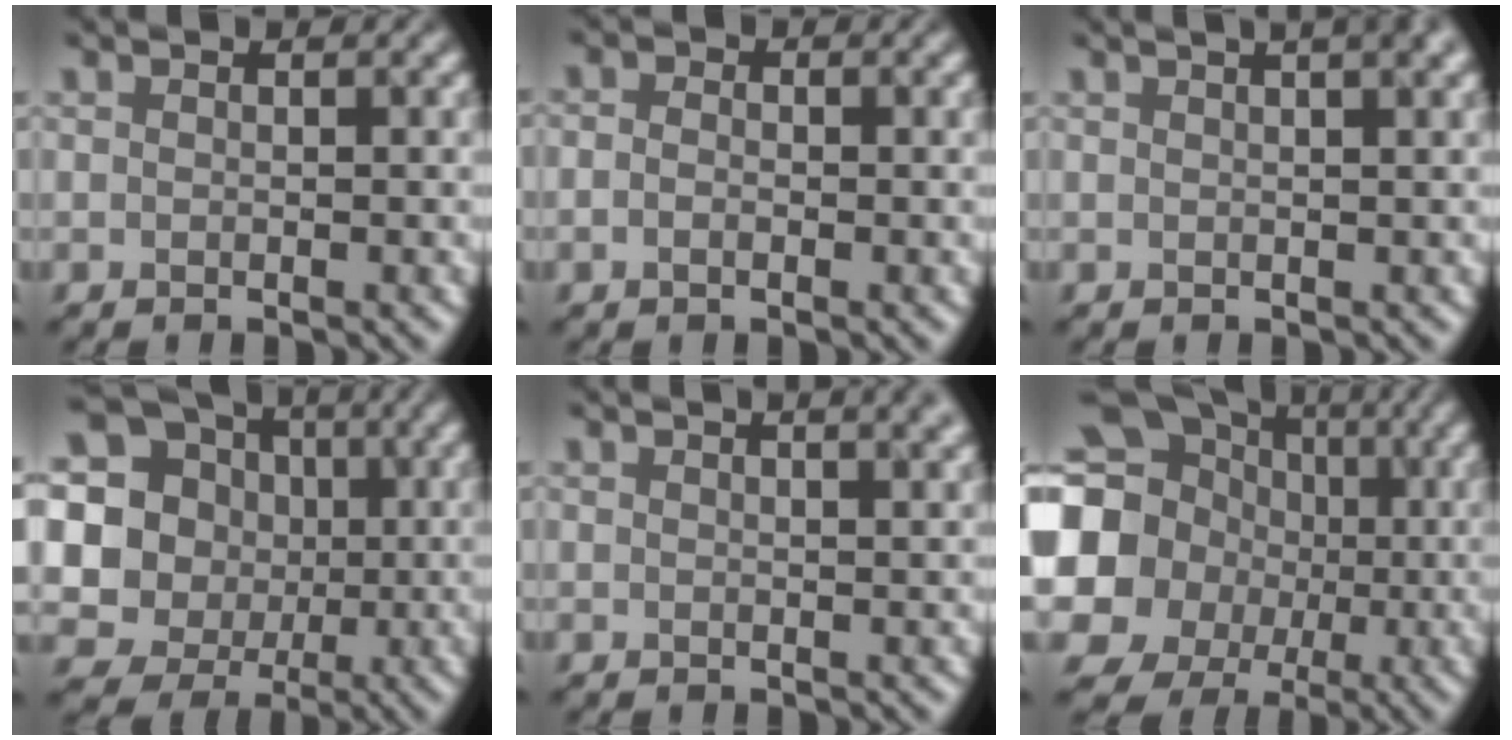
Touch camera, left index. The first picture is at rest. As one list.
[{"total": 1.9, "force": [0.0, 1.3, 1.3], "torque": [-0.011, 0.000, -0.018]}, {"total": 6.5, "force": [3.6, 2.9, 4.6], "torque": [-0.020, 0.048, 0.011]}, {"total": 20.0, "force": [3.6, 18.7, 6.0], "torque": [-0.171, 0.011, 0.042]}, {"total": 5.2, "force": [3.0, 2.4, 3.5], "torque": [-0.007, 0.040, 0.000]}, {"total": 18.7, "force": [1.3, 17.2, 7.2], "torque": [-0.193, 0.012, -0.017]}]